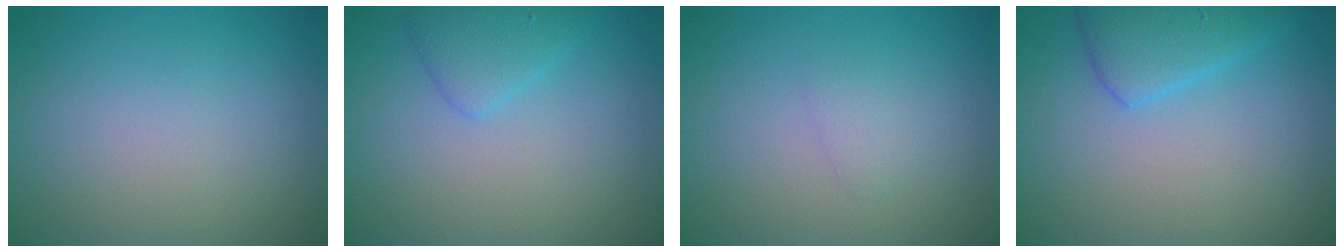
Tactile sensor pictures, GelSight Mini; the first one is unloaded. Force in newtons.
{"total": 2.2, "press": 2.2, "slide": 0.1}
{"total": 0.9, "press": 0.9, "slide": 0.0}
{"total": 3.4, "press": 3.4, "slide": 0.2}